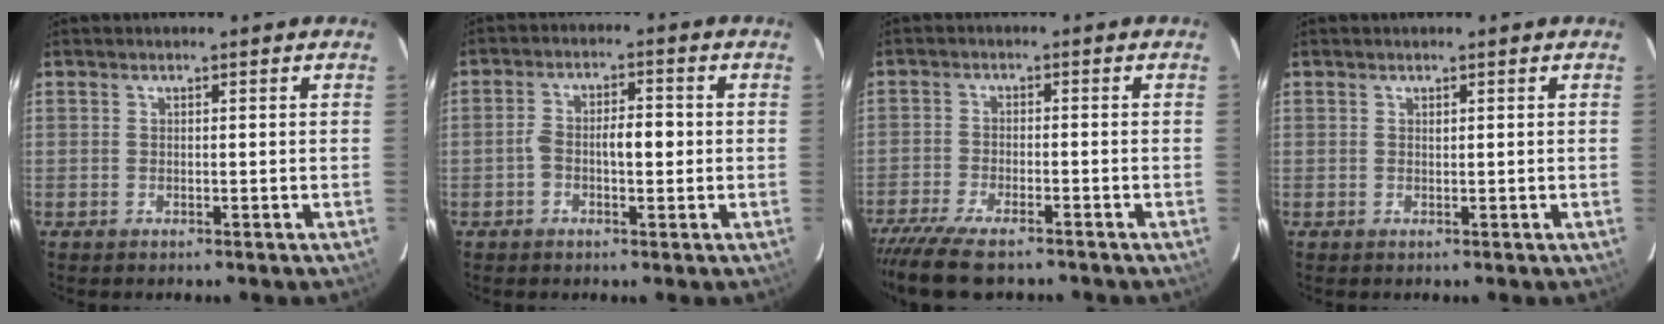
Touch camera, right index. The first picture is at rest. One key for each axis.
{"total": 5.2, "fx": -0.8, "fy": 2.1, "fz": 4.7, "tx": -0.090, "ty": 0.022, "tz": -0.011}
{"total": 10.5, "fx": -8.8, "fy": 2.0, "fz": 5.3, "tx": -0.085, "ty": -0.018, "tz": -0.141}
{"total": 0.0}